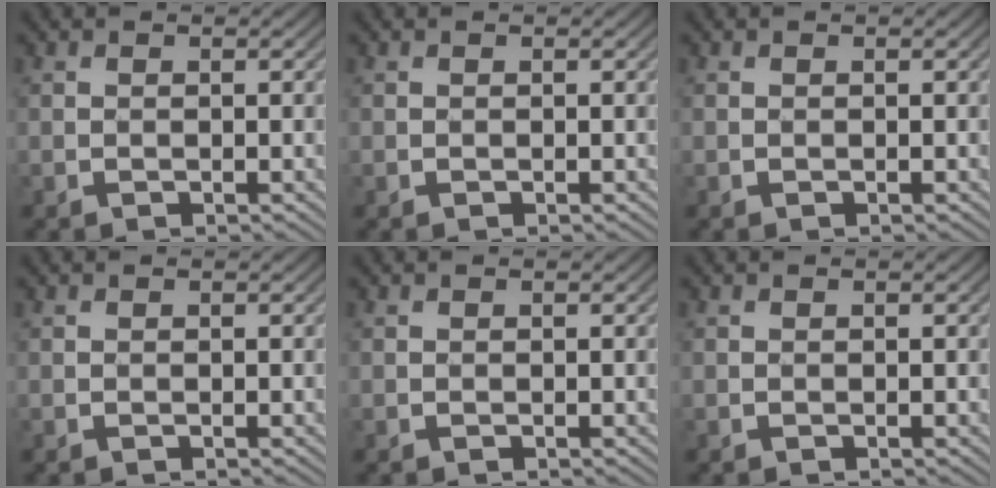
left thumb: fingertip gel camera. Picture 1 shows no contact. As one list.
[{"total": 0.0}, {"total": 0.0}, {"total": 0.0}, {"total": 0.0}, {"total": 0.0}]